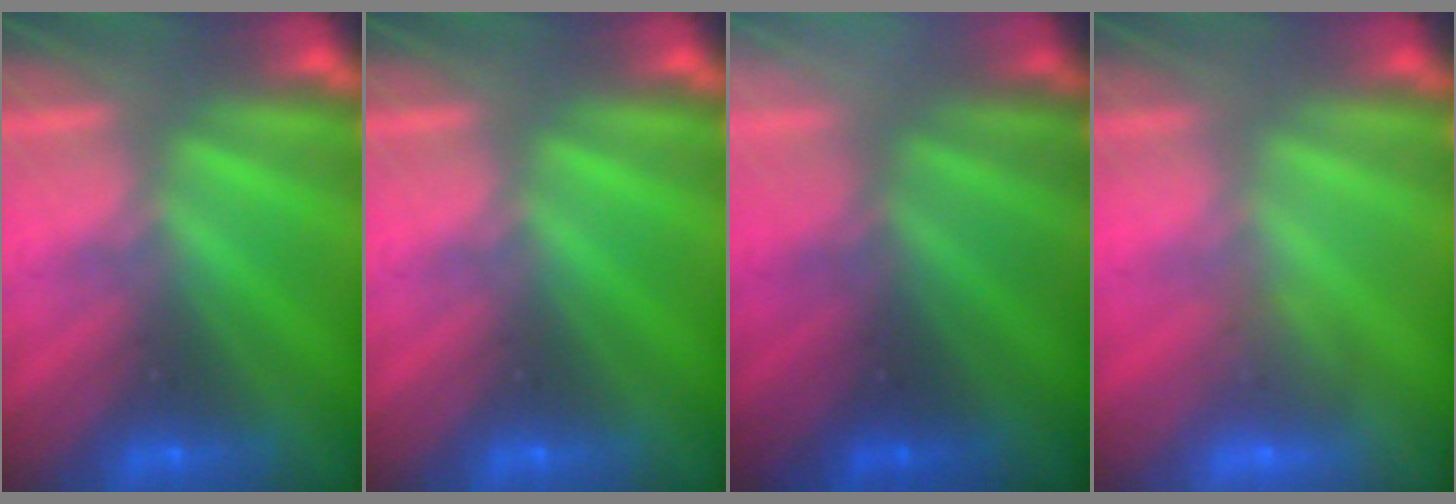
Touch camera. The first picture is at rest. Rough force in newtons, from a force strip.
{"total": 0.0}
{"total": 2.7}
{"total": 2.9}